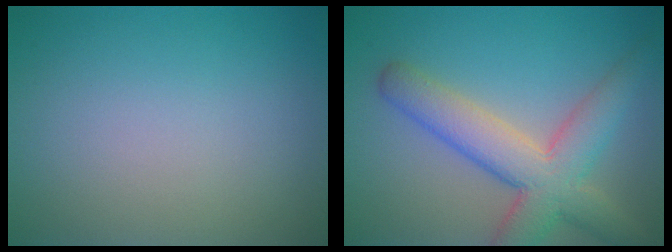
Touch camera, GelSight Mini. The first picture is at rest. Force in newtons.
{"total": 6.8, "press": 6.8, "slide": 0.5}